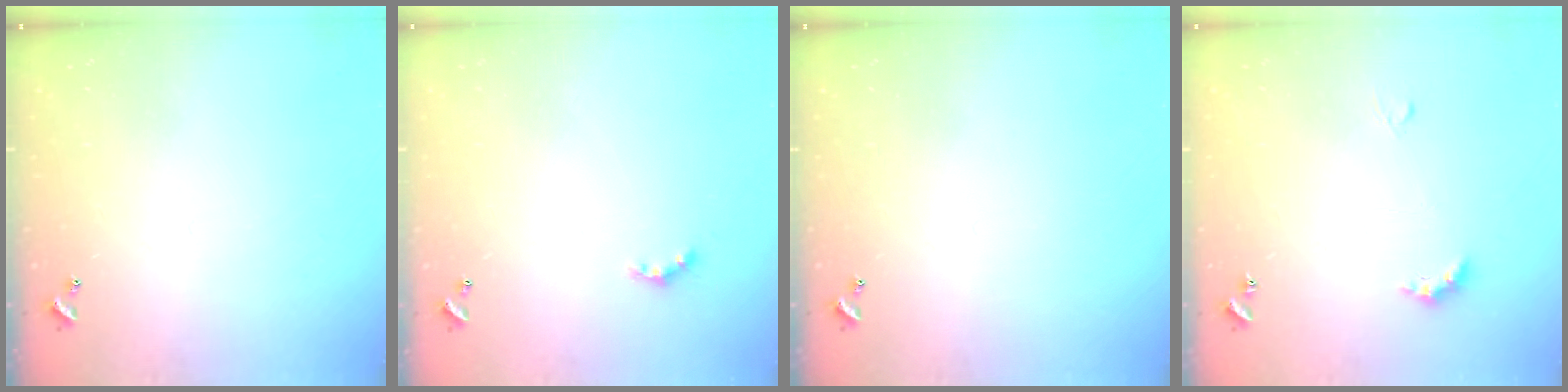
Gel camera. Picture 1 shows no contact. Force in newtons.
{"total": 2.4, "press": 2.4, "slide": 0.6}
{"total": 0.0}
{"total": 2.1, "press": 2.0, "slide": 0.5}